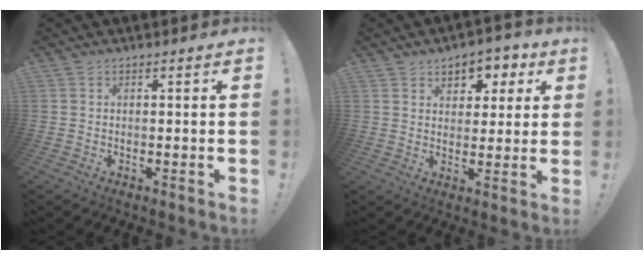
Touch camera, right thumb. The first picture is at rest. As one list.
[{"total": 6.5, "force": [3.0, 5.3, 2.2], "torque": [-0.011, -0.024, 0.054]}]